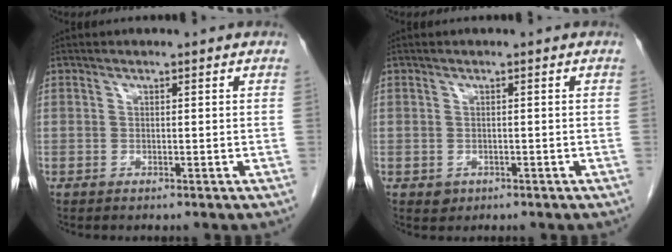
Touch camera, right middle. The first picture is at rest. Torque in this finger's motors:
{"motor_torque": [0.24, -0.03, 0.00, 0.00]}